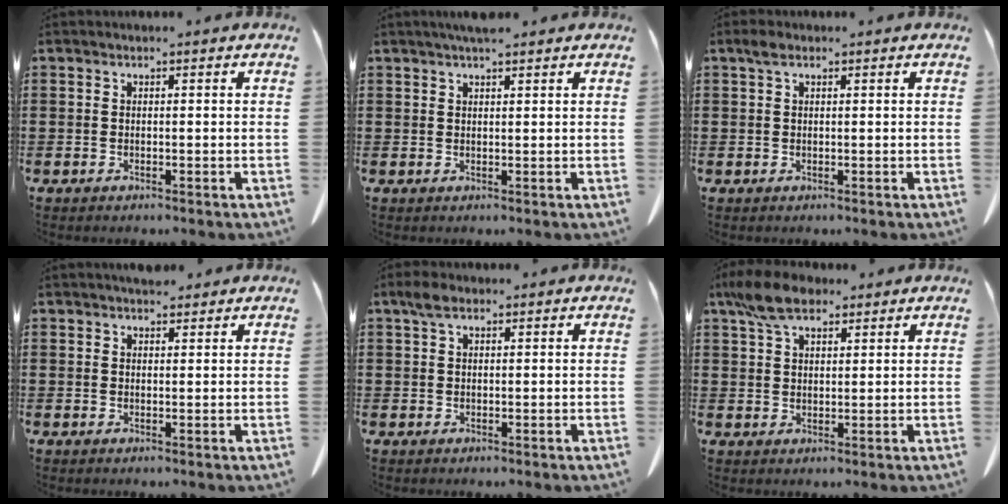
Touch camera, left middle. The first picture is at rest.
{"total": 2.3, "force": [1.9, 0.3, 1.3], "torque": [-0.029, 0.002, 0.034]}
{"total": 1.6, "force": [0.7, 1.0, 1.0], "torque": [-0.024, 0.005, 0.014]}
{"total": 2.3, "force": [2.1, 0.7, 0.6], "torque": [-0.010, -0.003, 0.038]}
{"total": 2.5, "force": [1.4, 1.3, 1.5], "torque": [-0.036, 0.006, 0.027]}
{"total": 6.8, "force": [4.7, 3.2, 3.7], "torque": [-0.088, 0.002, 0.089]}